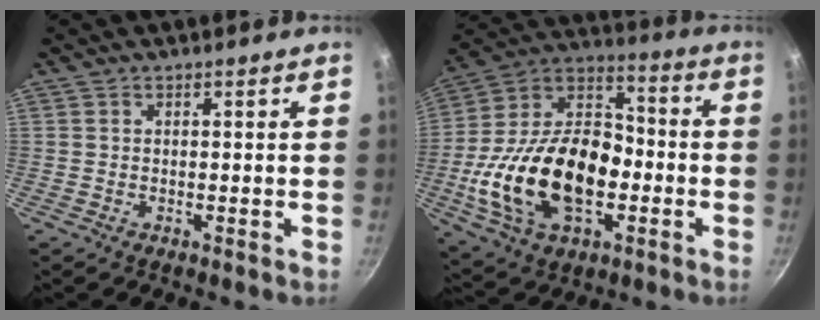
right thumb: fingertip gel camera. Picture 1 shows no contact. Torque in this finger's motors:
{"motor_torque": [1.89, 3.12, 2.32, -0.46, 0.77]}